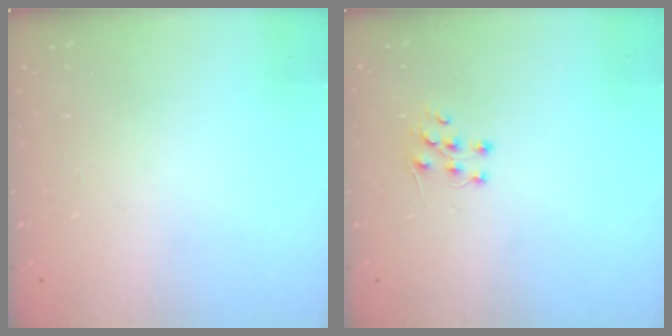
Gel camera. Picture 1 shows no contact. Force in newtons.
{"total": 4.7, "press": 4.7, "slide": 0.3}